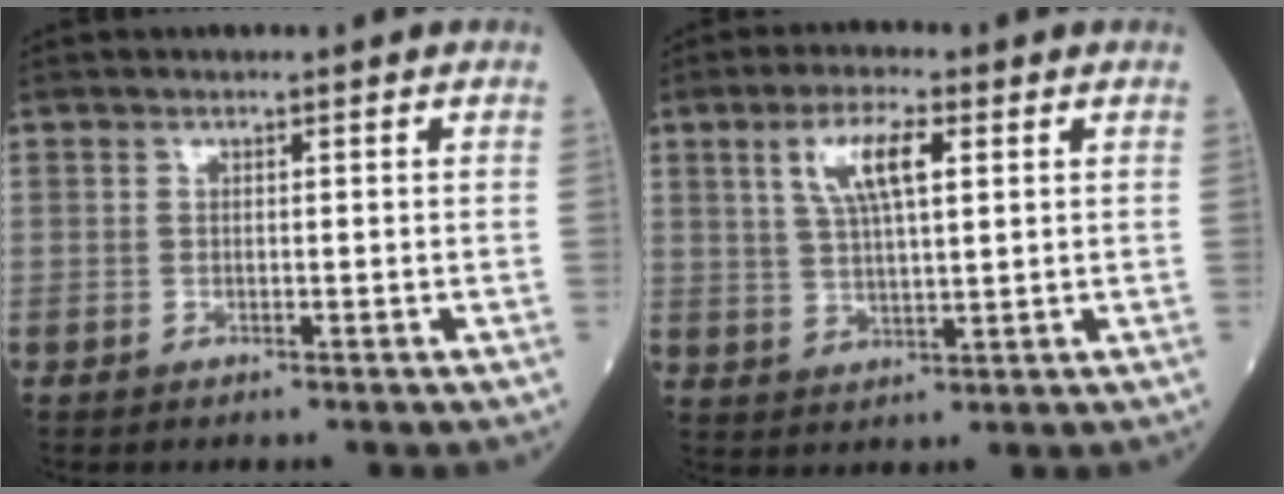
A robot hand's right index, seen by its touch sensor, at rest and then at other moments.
{"total": 7.6, "force": [3.0, 1.9, 6.7], "torque": [-0.132, 0.010, 0.058]}